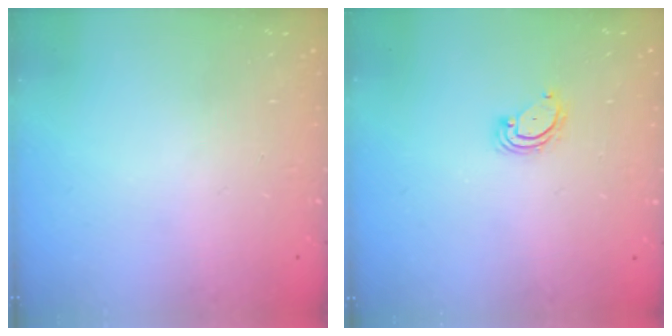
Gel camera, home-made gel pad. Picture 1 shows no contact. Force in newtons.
{"total": 3.2, "press": 3.2, "slide": 0.3}